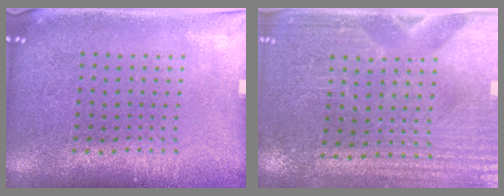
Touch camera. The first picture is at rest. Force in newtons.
{"total": 3.6, "press": 3.3, "slide": 1.3}